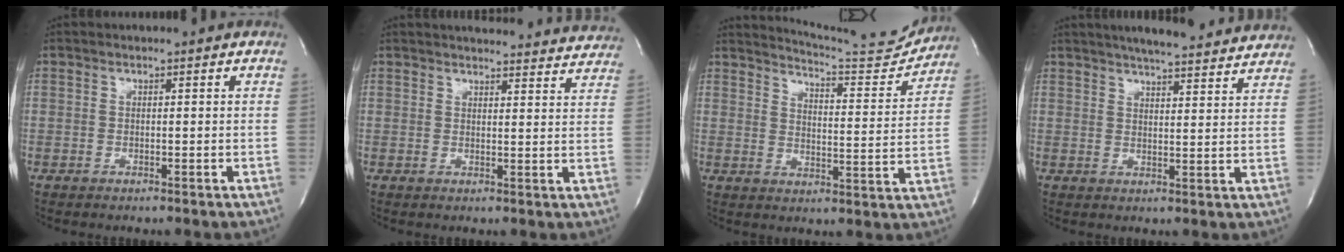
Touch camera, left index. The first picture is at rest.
{"total": 19.6, "force": [18.9, 3.0, 4.5], "torque": [-0.050, -0.031, 0.212]}
{"total": 12.7, "force": [12.6, -0.5, 1.5], "torque": [-0.026, -0.054, 0.163]}
{"total": 17.2, "force": [15.6, 2.2, 6.9], "torque": [-0.101, 0.013, 0.196]}